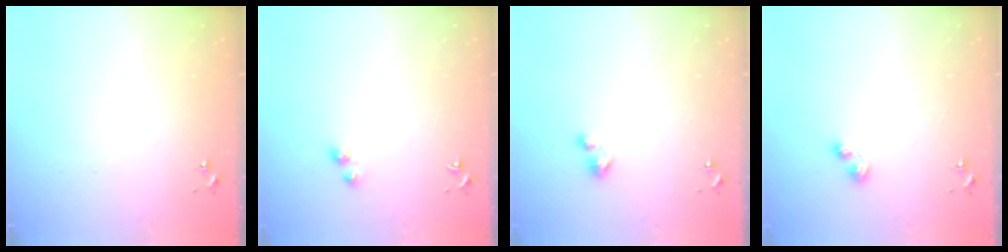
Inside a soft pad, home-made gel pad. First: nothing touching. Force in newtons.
{"total": 3.6, "press": 3.5, "slide": 0.5}
{"total": 3.8, "press": 3.8, "slide": 0.4}
{"total": 5.7, "press": 5.7, "slide": 0.6}